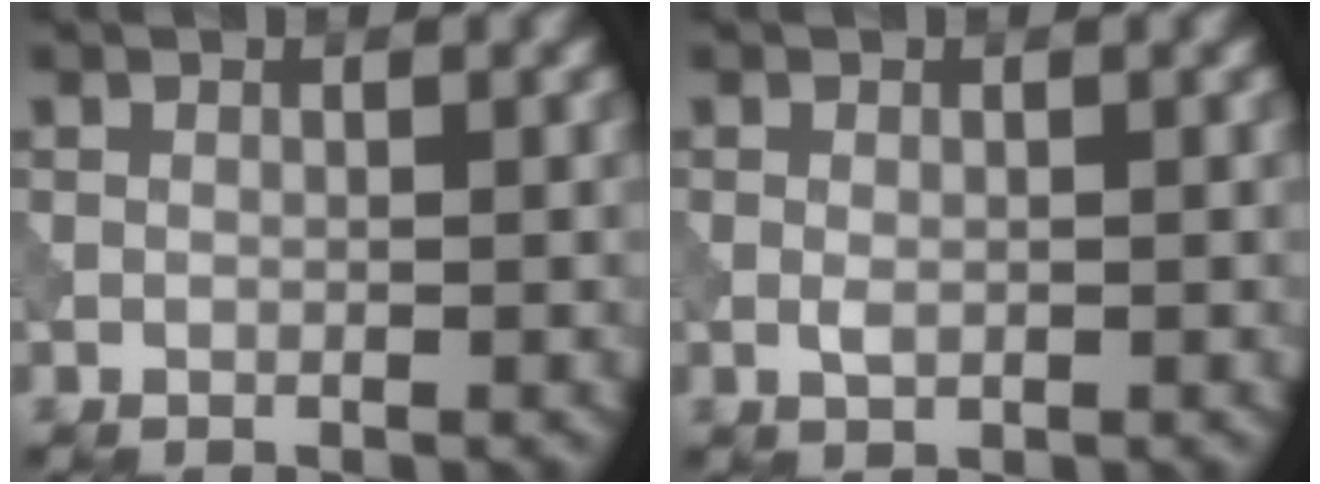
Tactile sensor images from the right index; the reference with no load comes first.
{"total": 1.0, "force": [-0.1, 0.6, 0.8], "torque": [-0.017, -0.002, -0.003]}